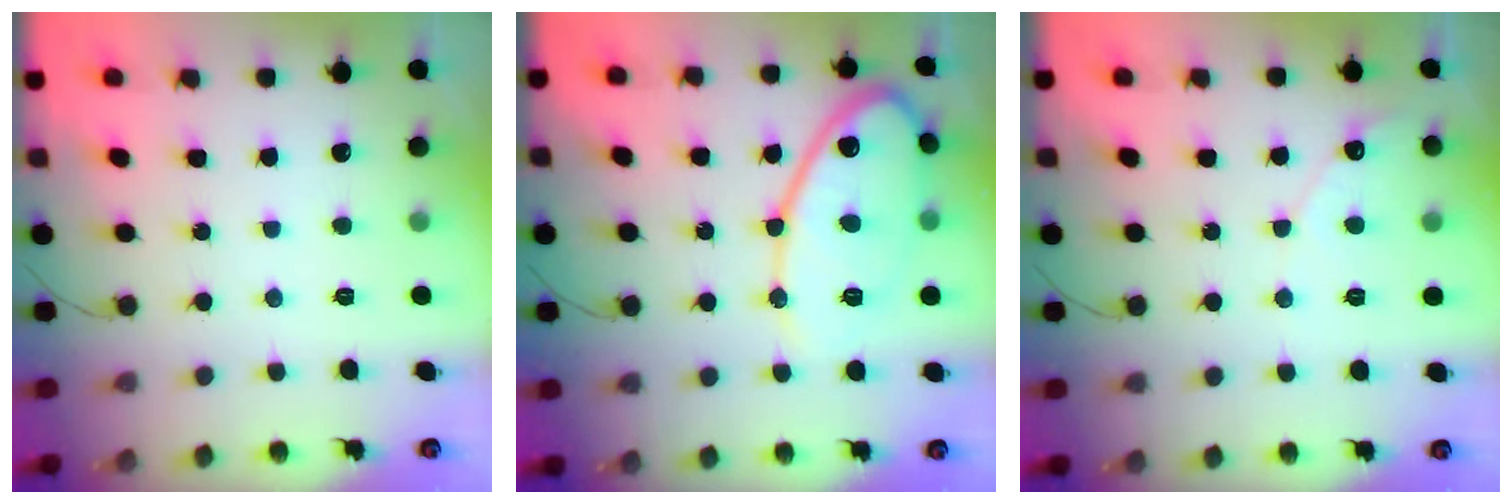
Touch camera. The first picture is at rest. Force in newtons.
{"total": 14.3, "press": 14.3, "slide": 1.1}
{"total": 4.0, "press": 4.0, "slide": 0.3}